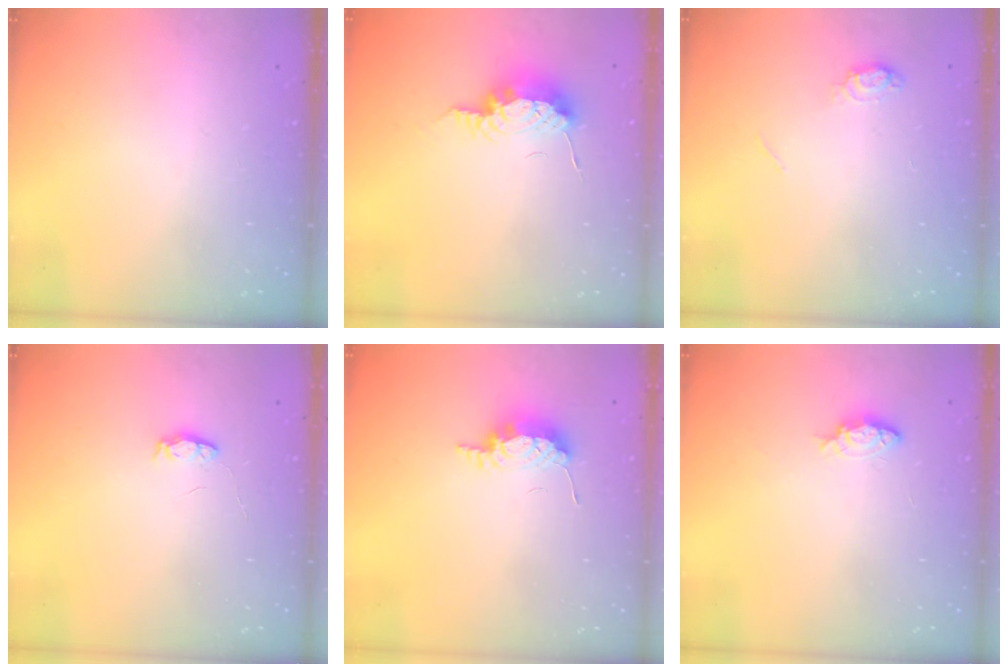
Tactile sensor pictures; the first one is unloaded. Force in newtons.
{"total": 9.3, "press": 8.9, "slide": 2.5}
{"total": 5.6, "press": 5.5, "slide": 0.6}
{"total": 4.0, "press": 4.0, "slide": 0.6}
{"total": 10.4, "press": 8.5, "slide": 6.0}
{"total": 5.0, "press": 4.9, "slide": 0.8}